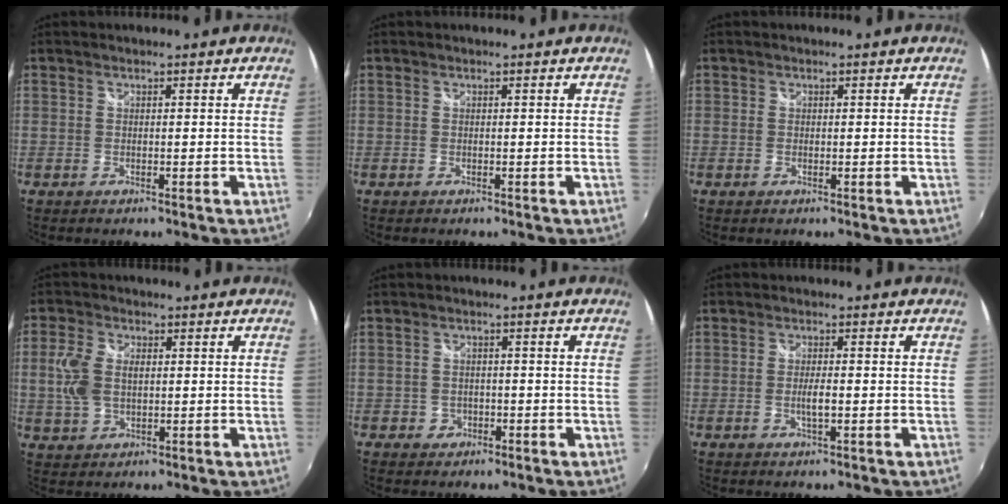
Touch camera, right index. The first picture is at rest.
{"total": 0.0}
{"total": 0.0}
{"total": 6.9, "force": [0.6, 4.5, 5.2], "torque": [-0.114, 0.006, 0.014]}
{"total": 2.8, "force": [-1.1, 2.5, 0.5], "torque": [-0.014, 0.003, -0.017]}
{"total": 2.5, "force": [-0.5, 0.3, 2.4], "torque": [-0.044, -0.004, -0.010]}